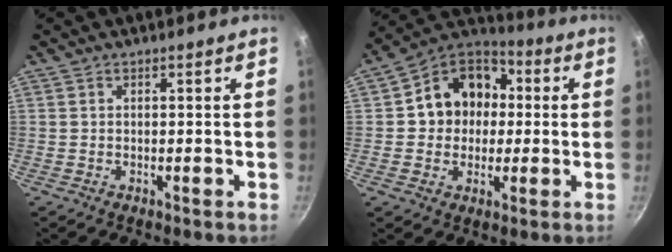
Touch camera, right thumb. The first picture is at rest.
{"total": 13.9, "force": [0.9, 12.0, 7.0], "torque": [-0.069, 0.031, -0.004]}